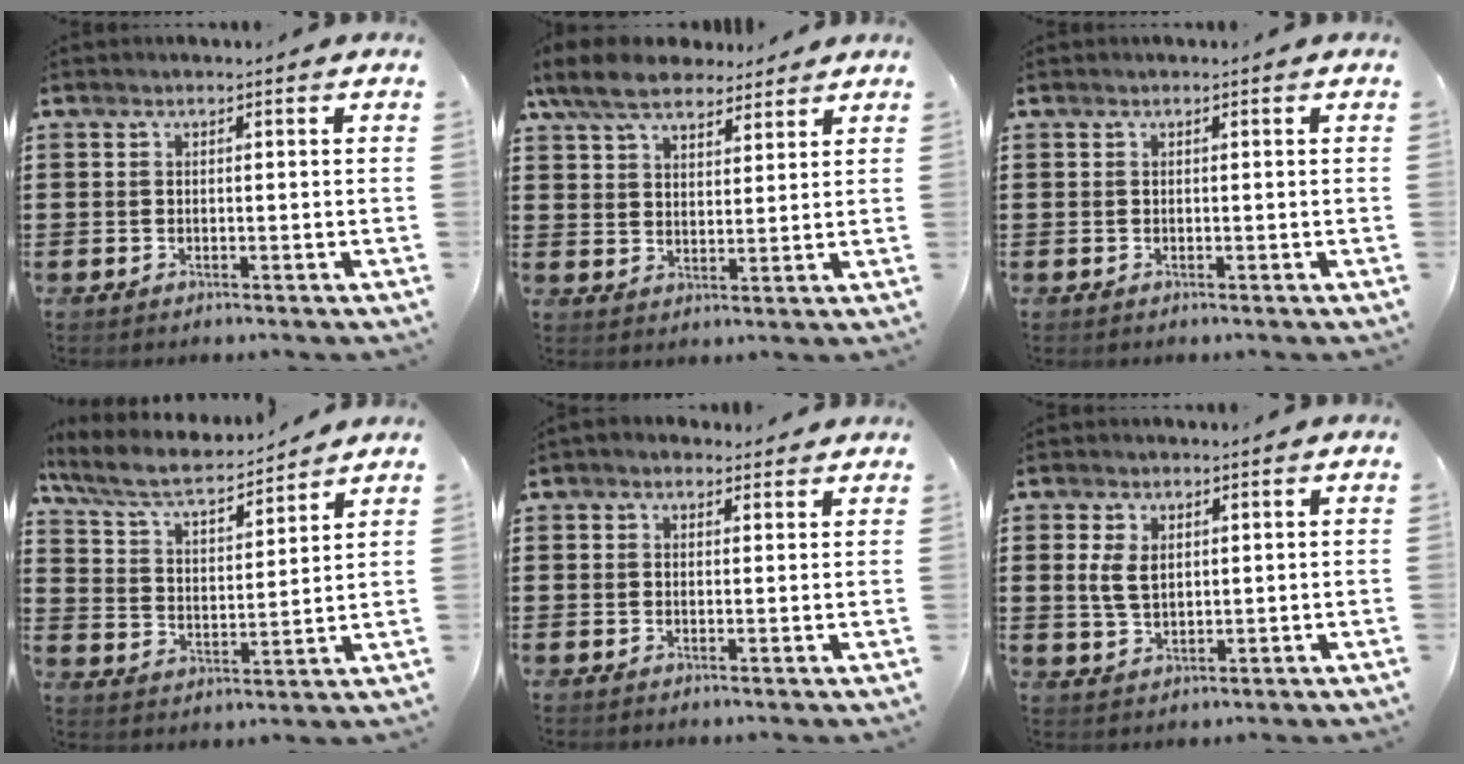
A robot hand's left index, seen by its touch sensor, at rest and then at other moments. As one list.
[{"total": 8.0, "force": [6.6, 3.0, 3.3], "torque": [-0.086, -0.007, 0.125]}, {"total": 0.0}, {"total": 7.0, "force": [5.8, 1.6, 3.4], "torque": [-0.091, -0.029, 0.097]}, {"total": 1.5, "force": [1.1, 1.0, 0.4], "torque": [-0.012, 0.006, 0.021]}, {"total": 4.0, "force": [1.0, 2.4, 3.1], "torque": [-0.073, 0.005, 0.016]}]